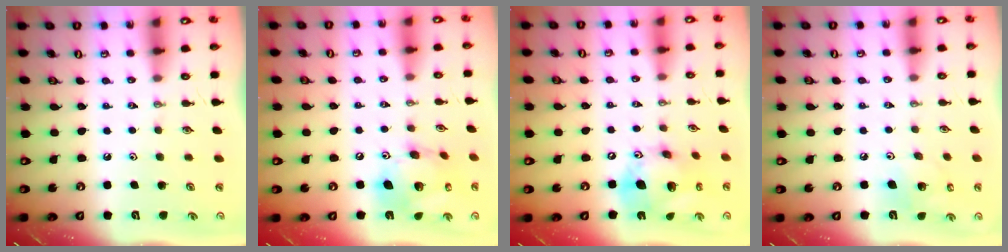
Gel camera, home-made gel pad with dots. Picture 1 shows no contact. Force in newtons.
{"total": 16.1, "press": 16.0, "slide": 1.9}
{"total": 16.9, "press": 16.6, "slide": 3.2}
{"total": 8.1, "press": 8.0, "slide": 1.2}